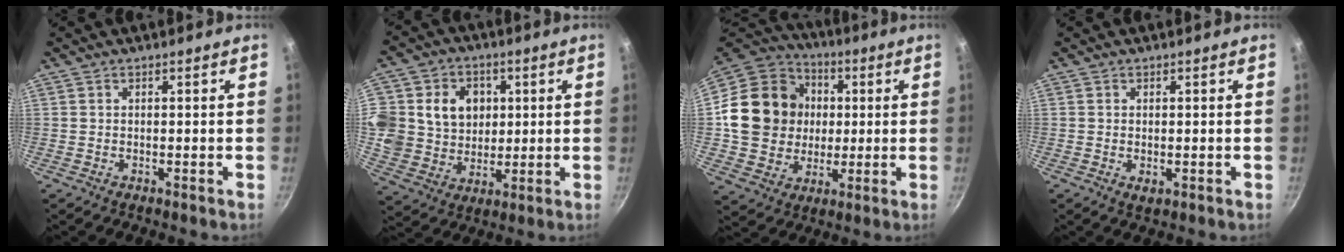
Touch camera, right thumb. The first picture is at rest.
{"total": 17.5, "force": [3.2, 15.5, 7.5], "torque": [-0.148, 0.005, 0.058]}
{"total": 19.7, "force": [1.5, 17.3, 9.2], "torque": [-0.144, 0.022, 0.027]}
{"total": 1.5, "force": [-0.1, 0.9, 1.2], "torque": [-0.020, -0.004, 0.000]}